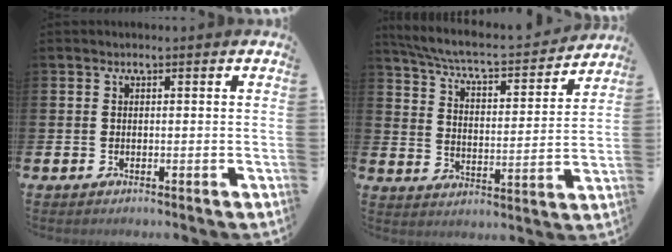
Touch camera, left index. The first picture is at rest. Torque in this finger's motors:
{"motor_torque": [0.13, -0.43, 0.09, 0.03]}